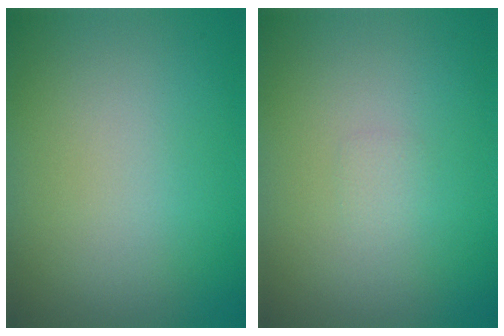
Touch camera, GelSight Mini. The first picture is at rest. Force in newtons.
{"total": 0.5, "press": 0.5, "slide": 0.0}